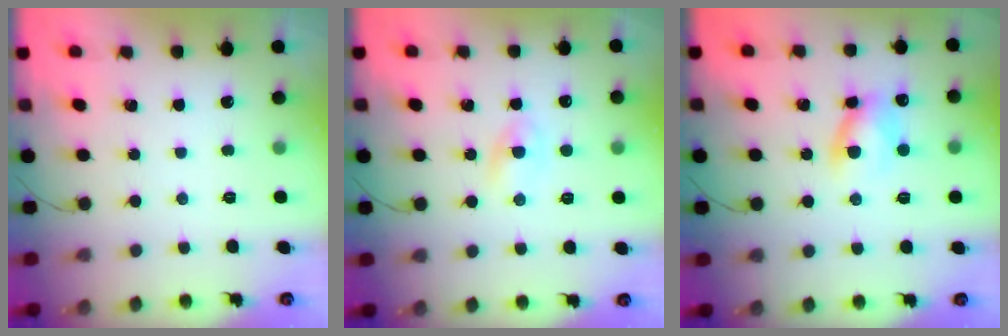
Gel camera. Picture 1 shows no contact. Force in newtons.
{"total": 2.2, "press": 2.0, "slide": 0.9}
{"total": 7.9, "press": 7.9, "slide": 0.5}